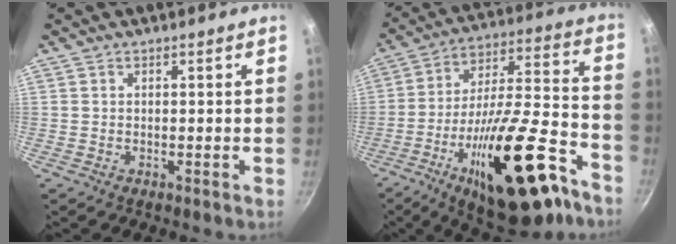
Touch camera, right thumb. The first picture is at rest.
{"total": 27.1, "force": [-14.1, 9.4, 21.1], "torque": [-0.298, 0.074, -0.217]}